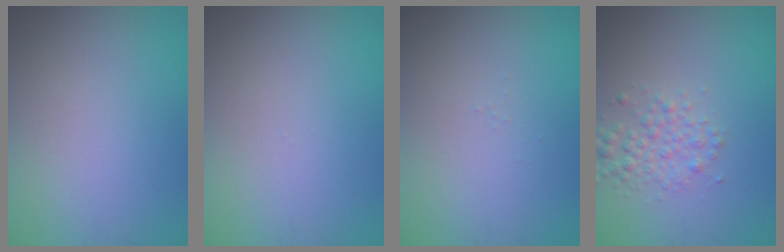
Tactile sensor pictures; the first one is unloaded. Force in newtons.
{"total": 0.0}
{"total": 0.0}
{"total": 2.4, "press": 2.4, "slide": 0.0}